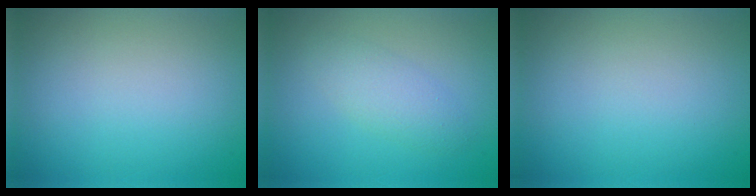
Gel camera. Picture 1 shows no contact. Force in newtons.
{"total": 2.4, "press": 2.4, "slide": 0.0}
{"total": 0.0}